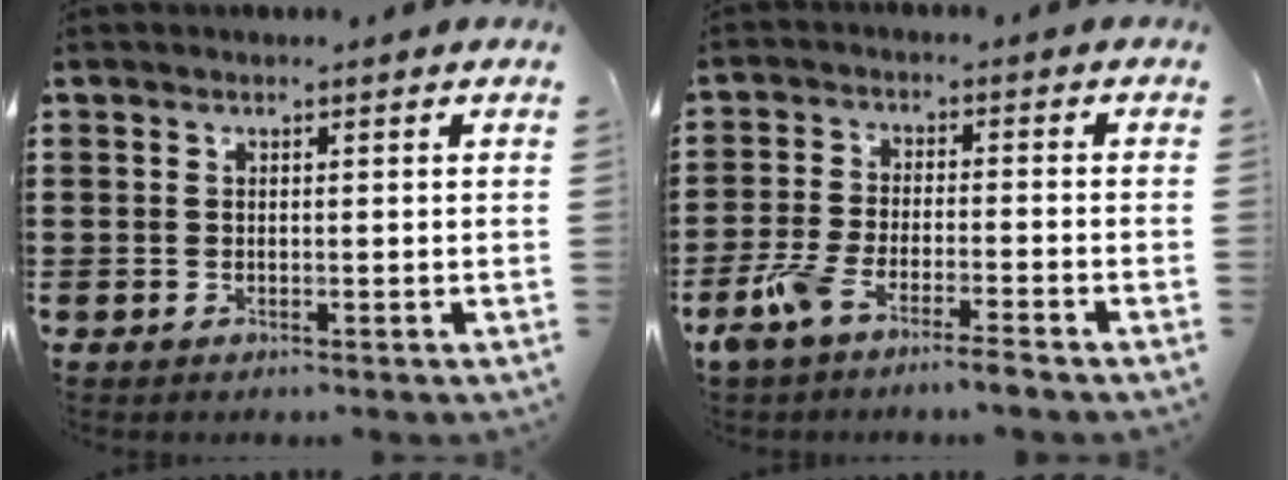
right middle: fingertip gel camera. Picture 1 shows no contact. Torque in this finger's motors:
{"motor_torque": [0.30, -0.28, 0.20, 0.11]}